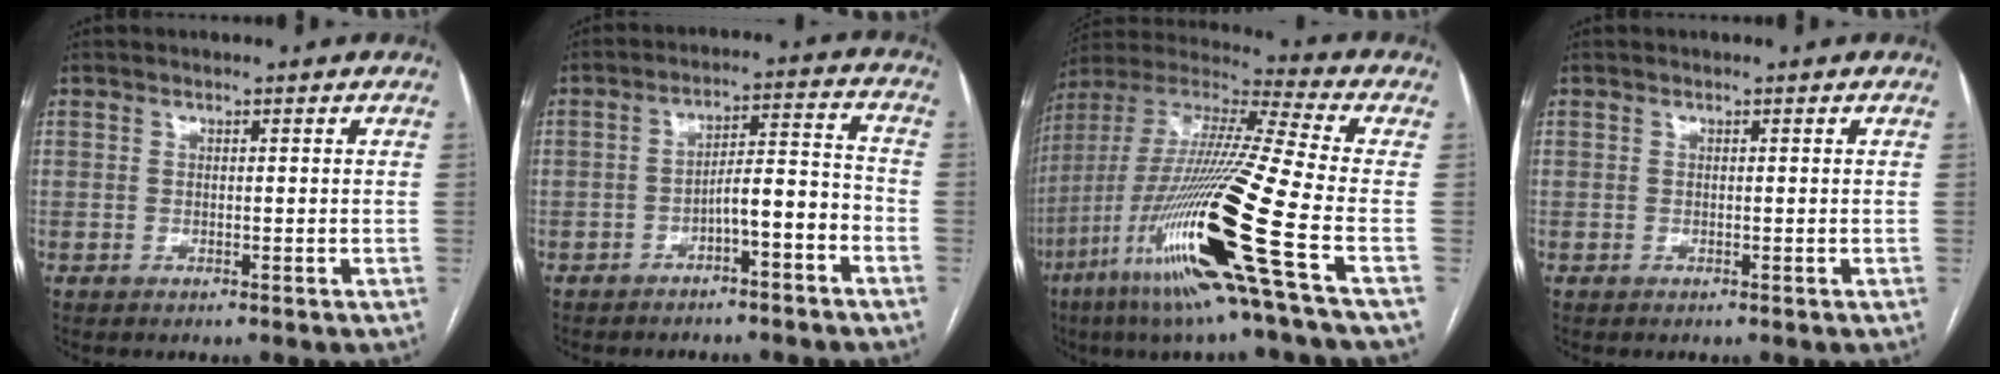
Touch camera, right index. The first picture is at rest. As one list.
[{"total": 6.6, "force": [-3.5, 0.9, 5.6], "torque": [-0.086, 0.032, -0.049]}, {"total": 25.8, "force": [-9.4, 0.0, 24.0], "torque": [-0.473, -0.044, -0.180]}, {"total": 0.0}]